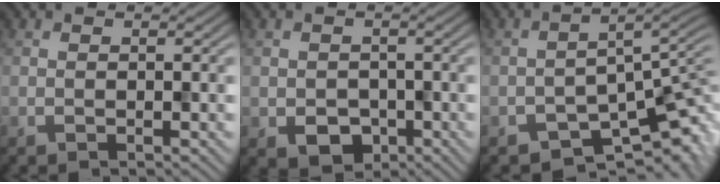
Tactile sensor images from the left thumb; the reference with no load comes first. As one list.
[{"total": 3.6, "force": [-1.4, 2.9, 1.8], "torque": [-0.040, -0.015, -0.024]}, {"total": 7.1, "force": [-4.7, 2.5, 4.6], "torque": [-0.058, -0.009, -0.082]}]